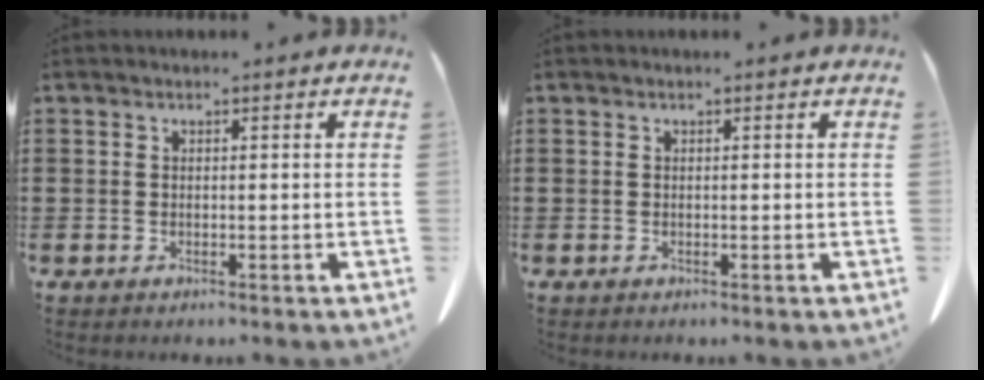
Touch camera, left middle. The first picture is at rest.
{"total": 0.0}